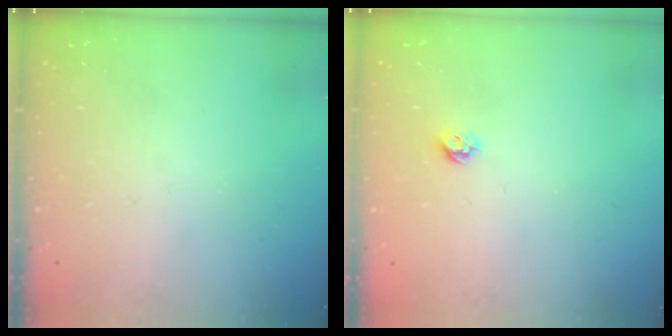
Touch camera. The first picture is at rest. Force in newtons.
{"total": 5.3, "press": 5.3, "slide": 0.8}